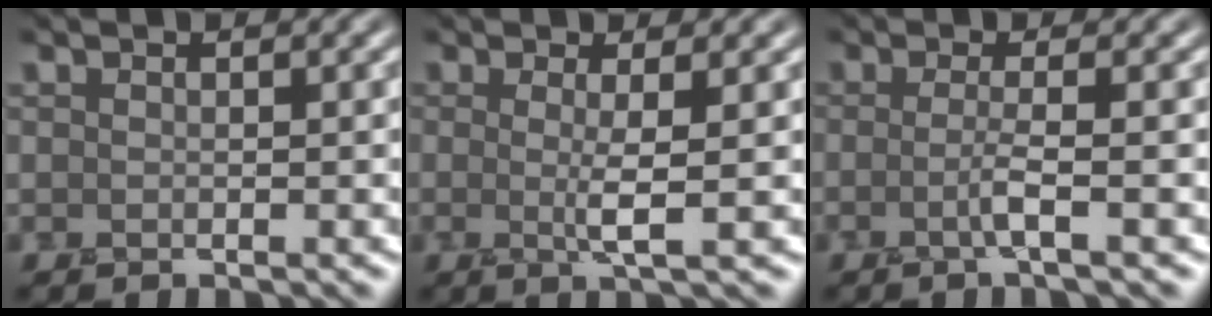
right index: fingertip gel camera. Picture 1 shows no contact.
{"total": 2.3, "force": [0.0, 0.3, 2.3], "torque": [-0.043, -0.008, -0.006]}
{"total": 1.9, "force": [-0.6, 0.2, 1.8], "torque": [-0.032, -0.005, -0.020]}